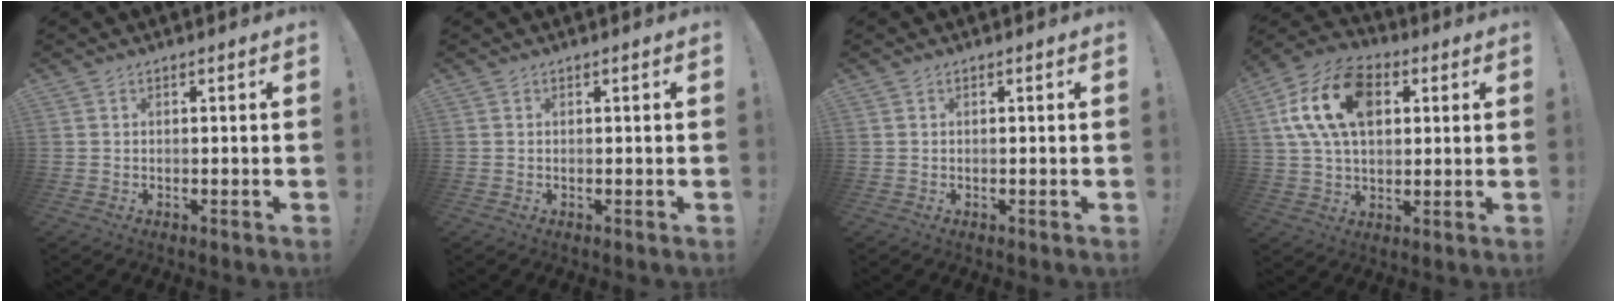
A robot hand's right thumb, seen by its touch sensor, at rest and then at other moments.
{"total": 0.0}
{"total": 0.0}
{"total": 18.5, "force": [5.3, 12.0, 13.0], "torque": [-0.231, 0.001, 0.097]}